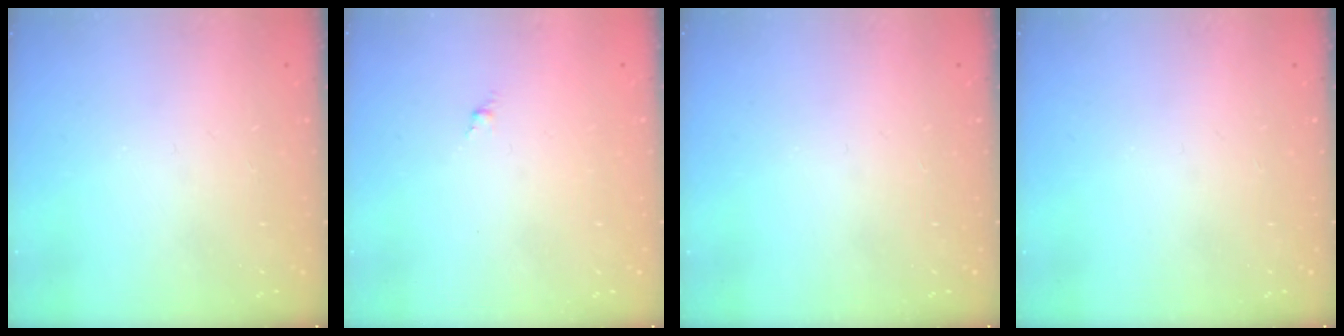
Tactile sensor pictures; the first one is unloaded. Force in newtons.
{"total": 0.0}
{"total": 0.0}
{"total": 0.0}